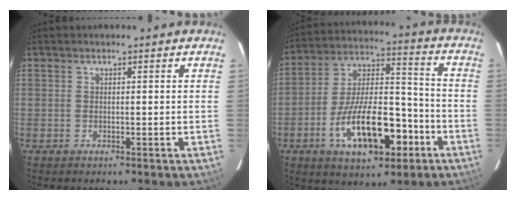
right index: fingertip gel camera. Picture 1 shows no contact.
{"total": 18.4, "force": [-7.8, 8.0, 14.6], "torque": [-0.266, 0.012, -0.120]}